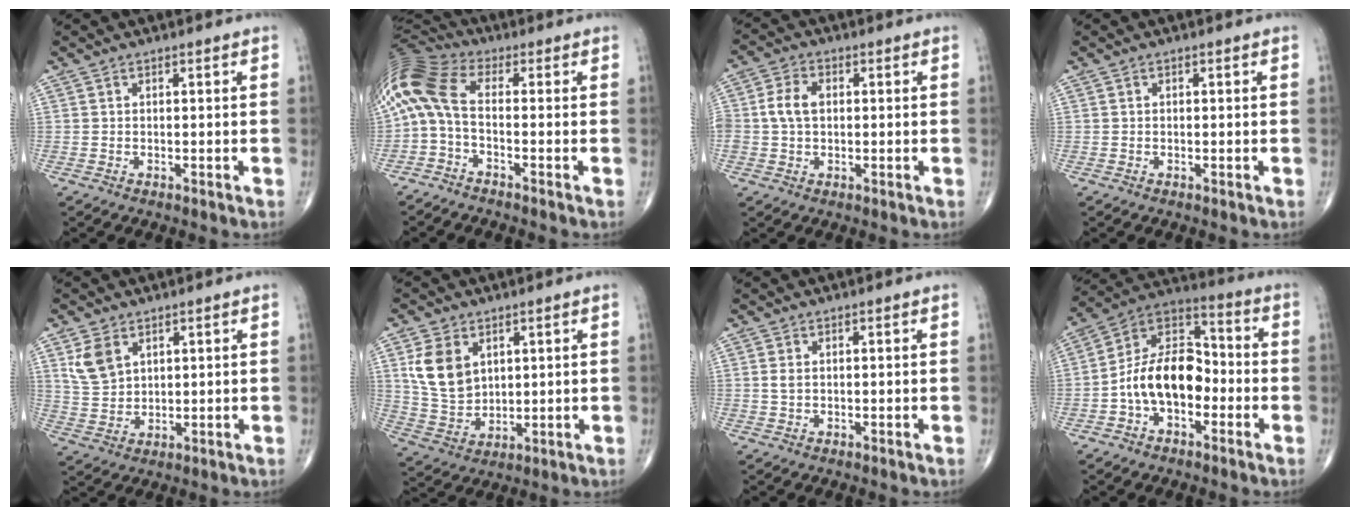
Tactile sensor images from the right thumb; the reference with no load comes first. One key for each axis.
{"total": 11.6, "fx": -1.8, "fy": 5.3, "fz": 10.1, "tx": -0.225, "ty": 0.043, "tz": -0.049}
{"total": 5.4, "fx": 0.3, "fy": 3.8, "fz": 3.8, "tx": -0.077, "ty": 0.012, "tz": 0.004}
{"total": 0.0}
{"total": 6.3, "fx": 3.1, "fy": 4.2, "fz": 3.5, "tx": -0.059, "ty": -0.011, "tz": 0.070}
{"total": 9.9, "fx": 3.5, "fy": 7.1, "fz": 6.0, "tx": -0.098, "ty": -0.015, "tz": 0.082}
{"total": 1.3, "fx": 0.3, "fy": 0.8, "fz": 1.0, "tx": -0.023, "ty": -0.001, "tz": 0.008}
{"total": 14.5, "fx": -3.3, "fy": 9.1, "fz": 10.8, "tx": -0.167, "ty": 0.048, "tz": -0.071}